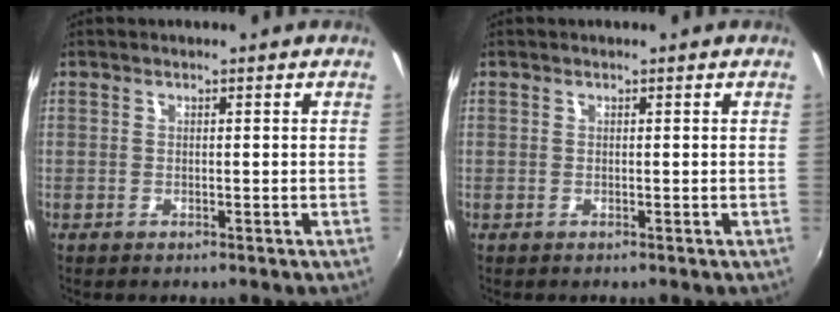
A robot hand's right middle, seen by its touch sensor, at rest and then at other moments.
{"total": 0.0}